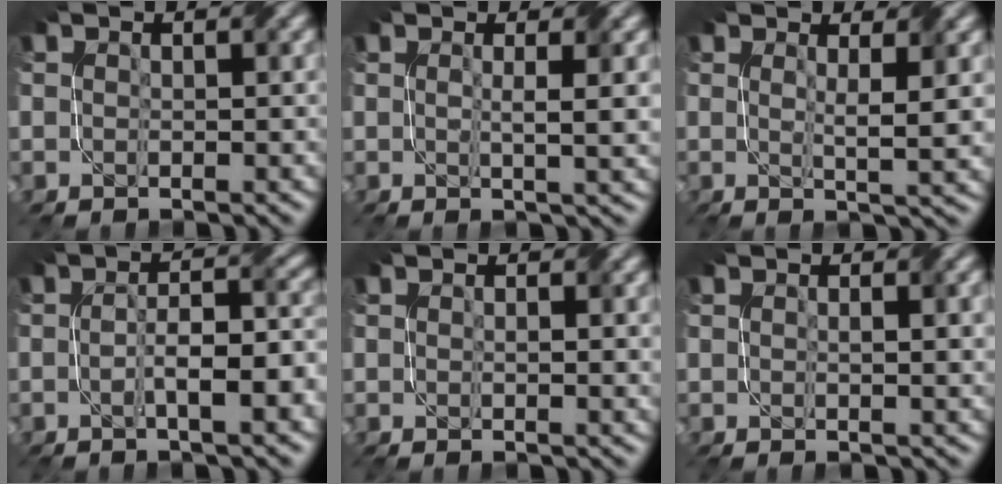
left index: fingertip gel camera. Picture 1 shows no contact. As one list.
[{"total": 2.7, "force": [0.5, 0.5, 2.6], "torque": [-0.038, -0.002, 0.007]}, {"total": 3.4, "force": [1.1, 0.6, 3.2], "torque": [-0.049, -0.010, 0.017]}, {"total": 5.2, "force": [-1.4, 1.2, 4.8], "torque": [-0.074, 0.007, -0.023]}, {"total": 1.4, "force": [0.3, 0.2, 1.3], "torque": [-0.019, -0.002, 0.006]}, {"total": 2.1, "force": [0.4, 0.3, 2.0], "torque": [-0.028, 0.001, 0.008]}]